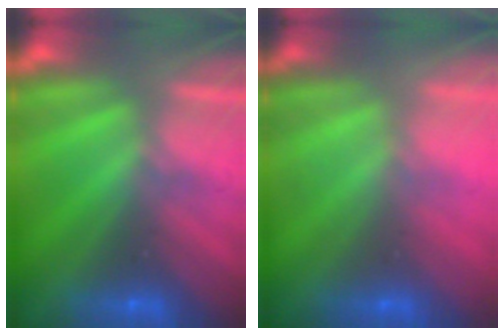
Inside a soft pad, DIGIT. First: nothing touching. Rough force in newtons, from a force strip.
{"total": 2.1}